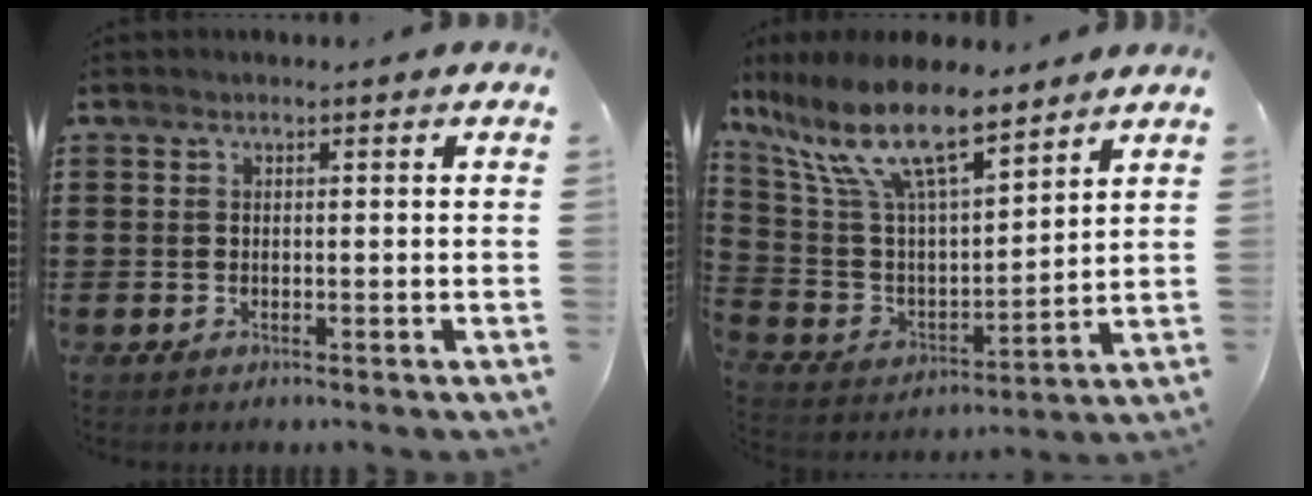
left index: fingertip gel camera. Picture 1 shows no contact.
{"total": 13.4, "force": [9.3, 3.8, 8.9], "torque": [-0.209, -0.045, 0.160]}